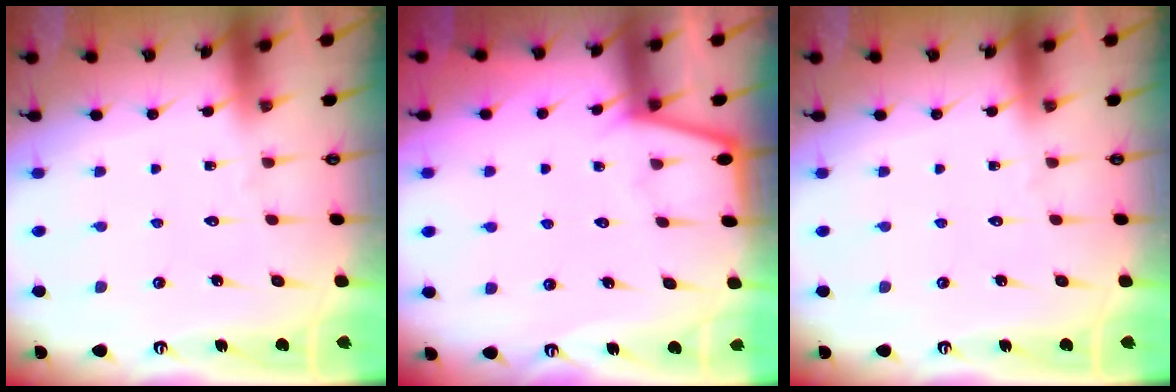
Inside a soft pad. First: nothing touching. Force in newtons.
{"total": 3.8, "press": 3.8, "slide": 0.5}
{"total": 0.0}